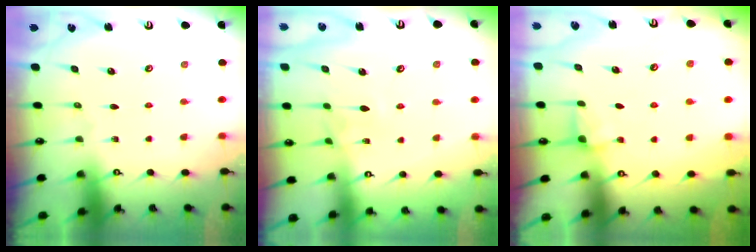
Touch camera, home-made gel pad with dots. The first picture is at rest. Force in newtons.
{"total": 2.0, "press": 2.0, "slide": 0.5}
{"total": 3.6, "press": 3.6, "slide": 0.4}